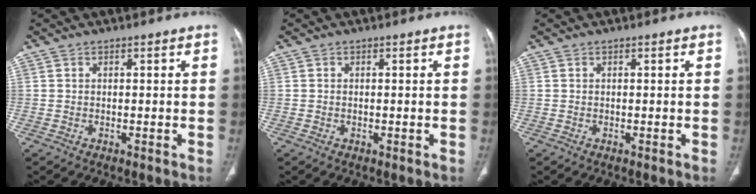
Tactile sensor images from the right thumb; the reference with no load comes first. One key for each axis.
{"total": 0.0}
{"total": 0.0}